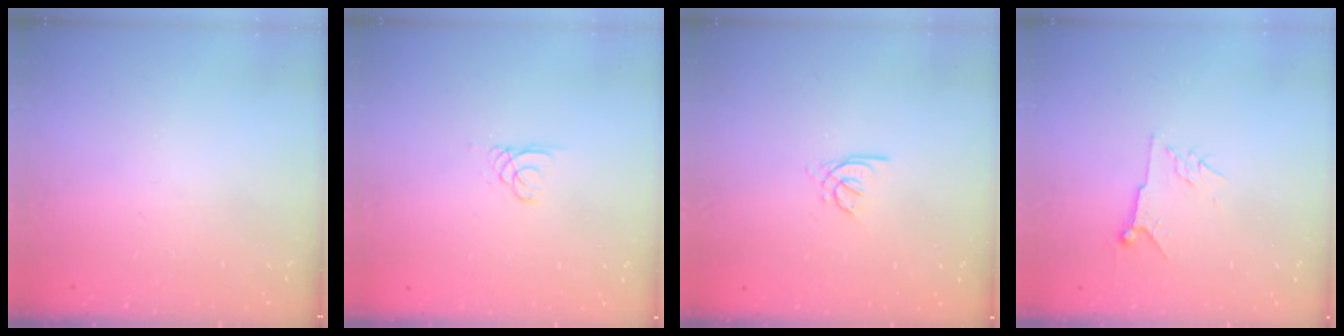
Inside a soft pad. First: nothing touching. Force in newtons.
{"total": 0.8, "press": 0.8, "slide": 0.1}
{"total": 2.1, "press": 2.0, "slide": 0.6}
{"total": 6.6, "press": 6.5, "slide": 1.1}